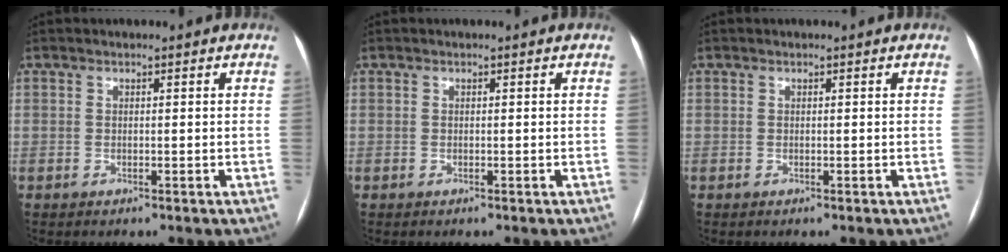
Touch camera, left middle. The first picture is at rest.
{"total": 0.0}
{"total": 0.0}